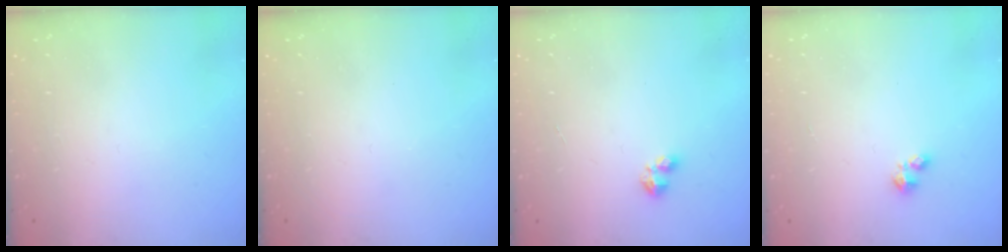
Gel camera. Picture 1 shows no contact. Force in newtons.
{"total": 0.0}
{"total": 1.9, "press": 1.9, "slide": 0.4}
{"total": 1.1, "press": 1.1, "slide": 0.3}